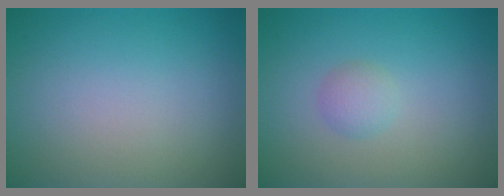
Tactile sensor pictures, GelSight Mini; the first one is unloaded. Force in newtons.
{"total": 1.4, "press": 1.4, "slide": 0.1}